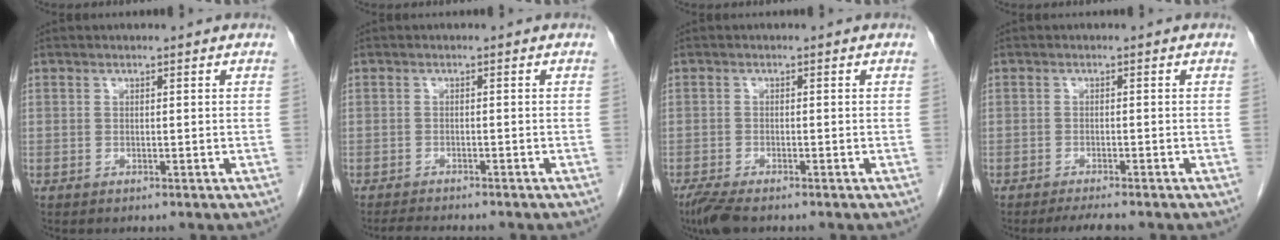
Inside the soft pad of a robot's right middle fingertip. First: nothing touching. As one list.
[{"total": 4.9, "force": [-4.4, 0.6, 2.1], "torque": [-0.030, -0.010, -0.064]}, {"total": 3.6, "force": [-2.8, 0.6, 2.2], "torque": [-0.052, -0.013, -0.051]}, {"total": 3.2, "force": [-2.7, 0.1, 1.6], "torque": [-0.028, -0.008, -0.042]}]